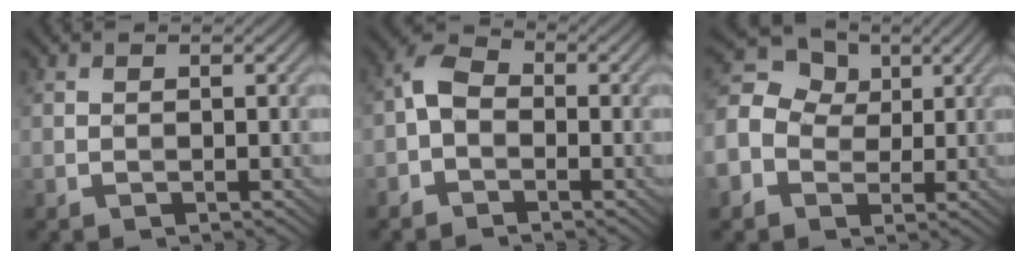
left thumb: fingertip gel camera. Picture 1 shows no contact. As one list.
[{"total": 3.8, "force": [-1.1, 2.7, 2.5], "torque": [-0.052, 0.014, -0.031]}, {"total": 11.7, "force": [0.0, 10.0, 6.1], "torque": [-0.175, 0.023, -0.024]}]